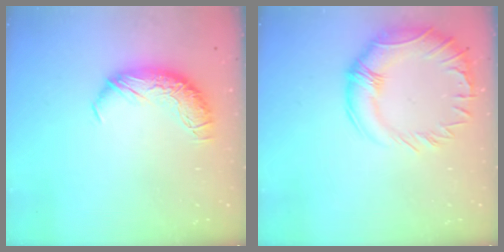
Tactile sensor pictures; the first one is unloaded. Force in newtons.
{"total": 7.2, "press": 6.1, "slide": 3.8}